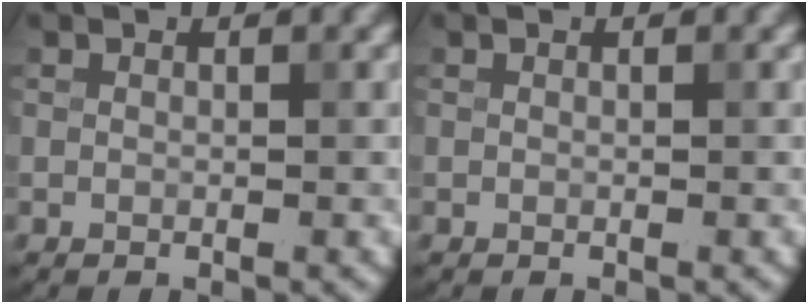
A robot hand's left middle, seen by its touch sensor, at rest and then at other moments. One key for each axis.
{"total": 0.0}